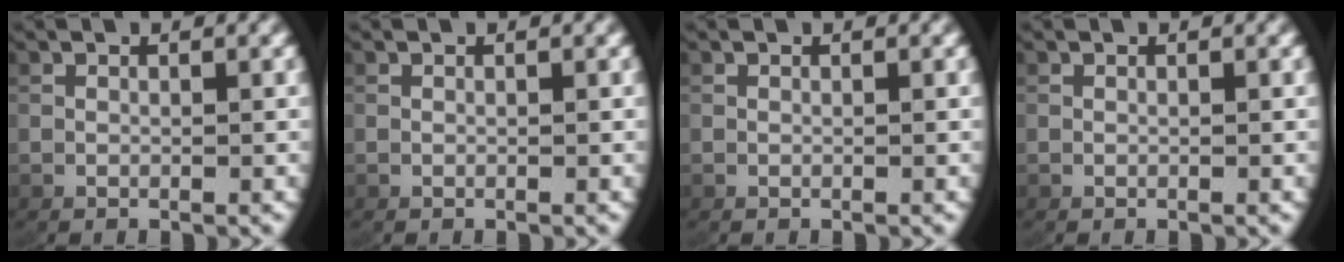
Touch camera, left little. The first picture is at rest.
{"total": 0.0}
{"total": 1.6, "force": [0.2, -1.5, -0.5], "torque": [0.009, -0.005, 0.011]}
{"total": 1.6, "force": [0.2, -1.5, -0.5], "torque": [0.009, -0.006, 0.012]}